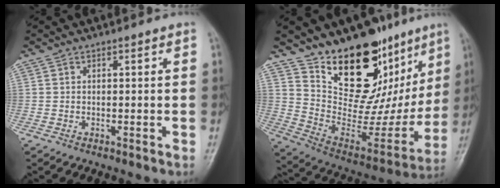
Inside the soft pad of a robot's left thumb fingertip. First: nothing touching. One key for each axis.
{"total": 25.8, "fx": 16.0, "fy": 13.6, "fz": 15.0, "tx": -0.157, "ty": -0.078, "tz": 0.272}